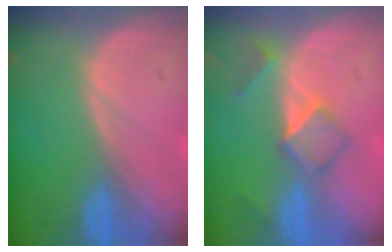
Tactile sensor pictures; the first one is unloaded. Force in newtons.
{"total": 5.2, "press": 4.6, "slide": 2.5}